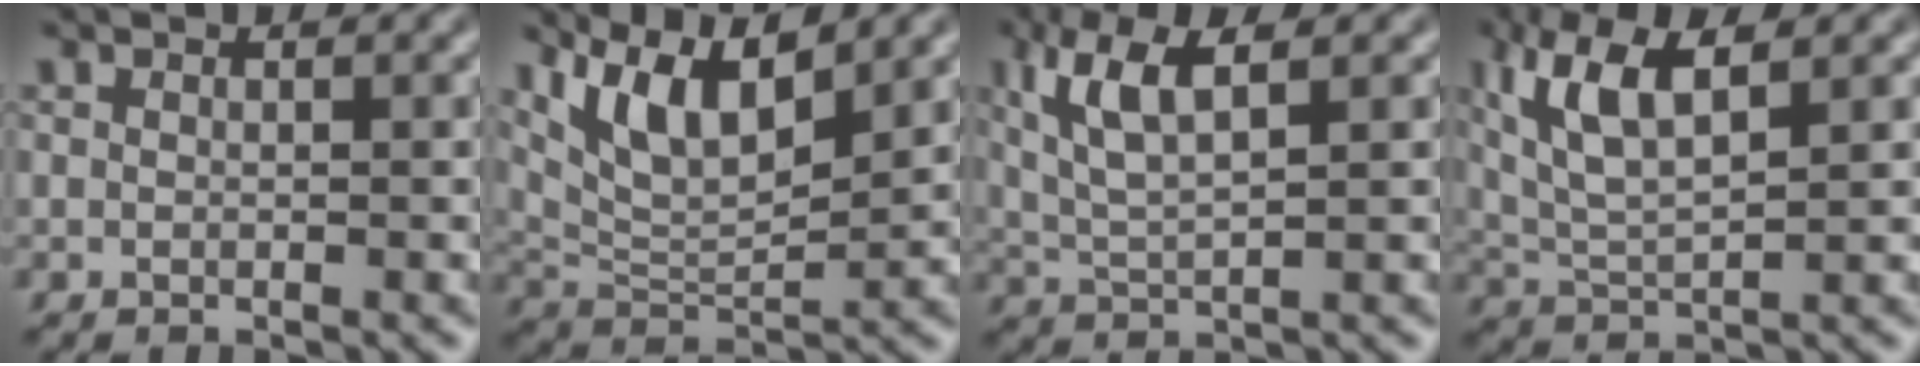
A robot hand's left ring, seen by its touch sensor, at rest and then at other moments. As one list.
[{"total": 7.0, "force": [3.8, 2.8, 5.2], "torque": [-0.100, 0.004, 0.070]}, {"total": 5.4, "force": [1.9, 2.0, 4.6], "torque": [-0.101, 0.012, 0.037]}, {"total": 6.5, "force": [2.4, 2.7, 5.4], "torque": [-0.117, 0.015, 0.044]}]